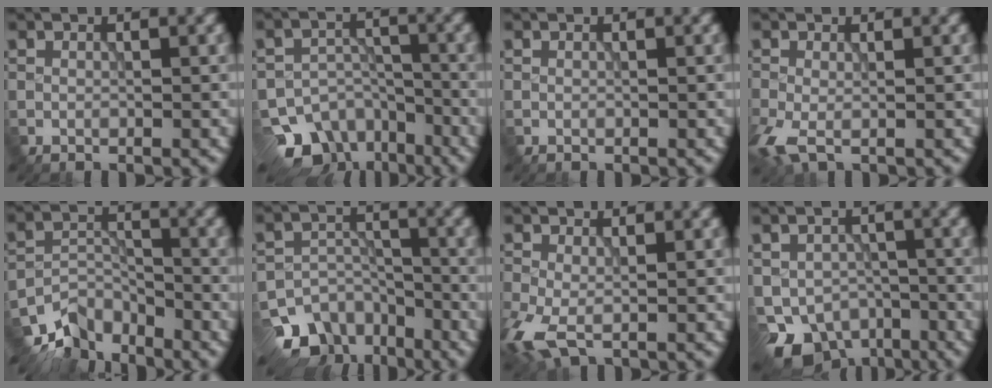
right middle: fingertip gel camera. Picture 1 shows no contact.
{"total": 8.4, "force": [-5.7, 5.7, 2.4], "torque": [-0.021, -0.012, -0.084]}
{"total": 0.0}
{"total": 3.1, "force": [-1.1, 1.4, 2.5], "torque": [-0.071, -0.010, -0.024]}
{"total": 5.2, "force": [-4.6, 2.2, 1.1], "torque": [-0.013, -0.012, -0.093]}
{"total": 8.7, "force": [-6.1, 5.7, 2.4], "torque": [-0.027, -0.008, -0.096]}
{"total": 4.4, "force": [-1.4, 2.3, 3.5], "torque": [-0.100, -0.014, -0.030]}
{"total": 6.8, "force": [-3.8, 4.8, 2.8], "torque": [-0.046, -0.026, -0.061]}